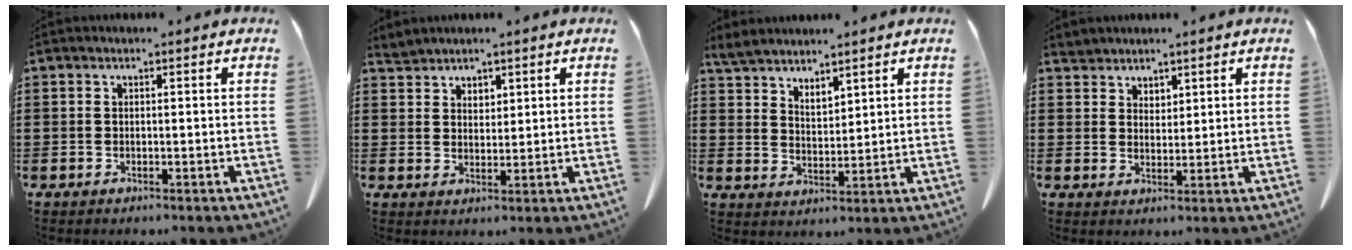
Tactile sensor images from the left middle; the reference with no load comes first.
{"total": 2.6, "force": [2.3, 1.2, 0.3], "torque": [-0.014, 0.005, 0.044]}
{"total": 3.8, "force": [3.7, 0.5, 0.5], "torque": [-0.025, -0.010, 0.068]}
{"total": 2.6, "force": [2.3, 1.2, 0.0], "torque": [-0.008, 0.004, 0.044]}